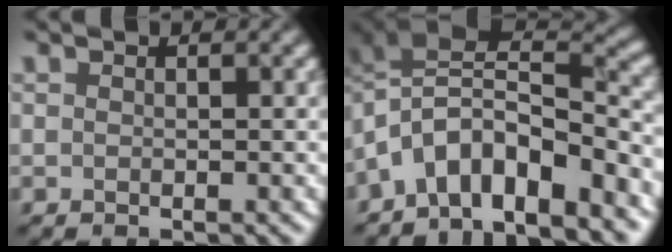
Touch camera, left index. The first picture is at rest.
{"total": 9.7, "force": [-5.2, 4.5, 6.9], "torque": [-0.113, 0.015, -0.090]}